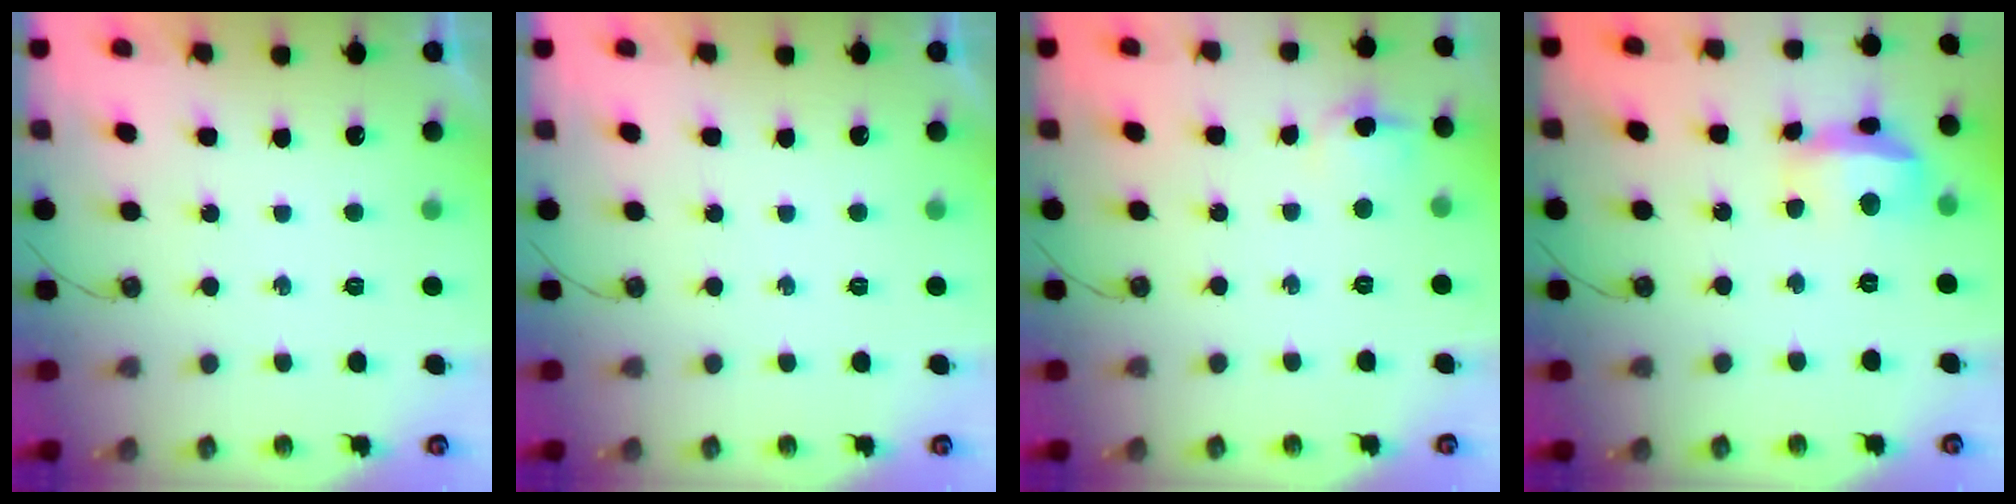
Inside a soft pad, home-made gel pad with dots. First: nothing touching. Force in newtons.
{"total": 0.0}
{"total": 4.8, "press": 4.4, "slide": 1.9}
{"total": 12.4, "press": 12.3, "slide": 1.6}